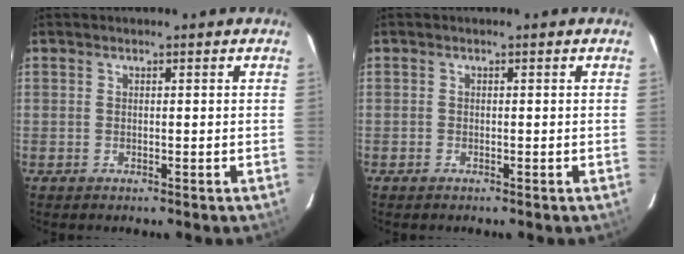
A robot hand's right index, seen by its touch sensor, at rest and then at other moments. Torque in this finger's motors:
{"motor_torque": [0.03, 0.05, -0.12, -0.05]}